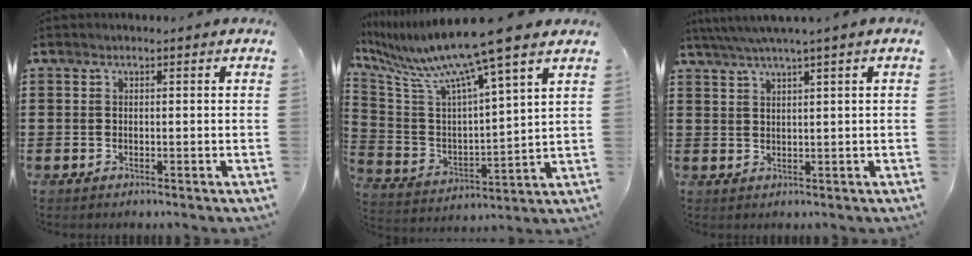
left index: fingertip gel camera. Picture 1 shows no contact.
{"total": 10.6, "force": [8.6, -0.9, 6.1], "torque": [-0.156, -0.063, 0.135]}
{"total": 2.6, "force": [1.6, -0.4, 2.0], "torque": [-0.040, 0.002, 0.027]}